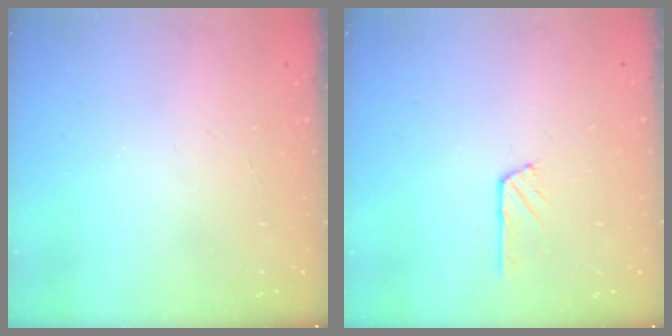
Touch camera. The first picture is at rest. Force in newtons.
{"total": 3.8, "press": 3.8, "slide": 0.5}